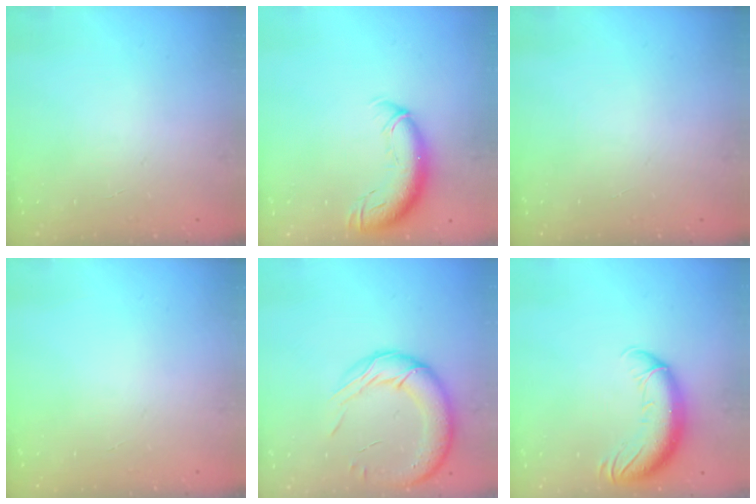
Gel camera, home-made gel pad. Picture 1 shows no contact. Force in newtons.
{"total": 12.1, "press": 11.7, "slide": 3.1}
{"total": 0.0}
{"total": 0.0}
{"total": 16.4, "press": 15.8, "slide": 4.5}
{"total": 13.4, "press": 13.0, "slide": 3.2}